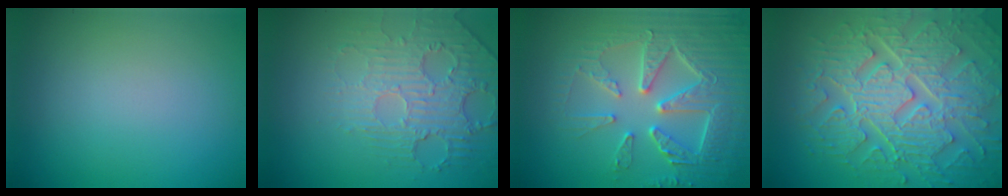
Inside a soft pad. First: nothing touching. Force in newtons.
{"total": 2.9, "press": 2.4, "slide": 1.6}
{"total": 6.7, "press": 5.6, "slide": 3.7}
{"total": 10.1, "press": 6.9, "slide": 7.3}